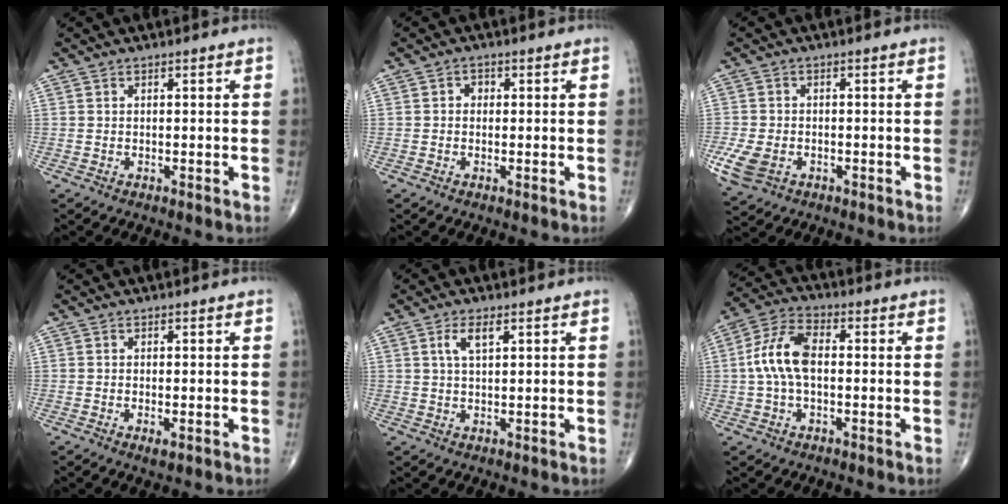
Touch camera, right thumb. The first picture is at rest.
{"total": 1.6, "force": [0.0, 1.3, 0.8], "torque": [-0.002, 0.004, -0.005]}
{"total": 6.8, "force": [-2.5, 4.8, 4.1], "torque": [-0.093, 0.001, -0.041]}
{"total": 1.4, "force": [-0.5, 0.4, 1.2], "torque": [-0.025, -0.005, -0.009]}
{"total": 3.6, "force": [1.5, 1.4, 3.0], "torque": [-0.061, 0.001, 0.031]}
{"total": 9.8, "force": [0.1, 5.3, 8.2], "torque": [-0.171, 0.027, -0.005]}